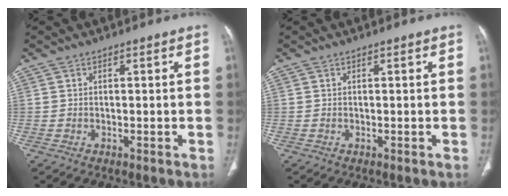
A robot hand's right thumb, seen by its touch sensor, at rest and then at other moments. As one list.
[{"total": 0.0}]